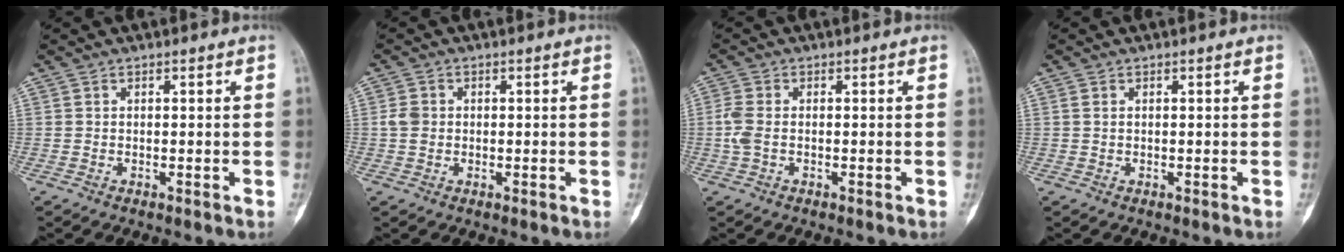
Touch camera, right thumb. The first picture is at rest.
{"total": 2.6, "force": [0.1, 2.2, 1.4], "torque": [-0.023, 0.007, 0.002]}
{"total": 3.4, "force": [-0.3, 2.0, 2.7], "torque": [-0.084, 0.004, -0.009]}
{"total": 0.6, "force": [0.2, 0.4, 0.5], "torque": [-0.011, 0.003, 0.006]}